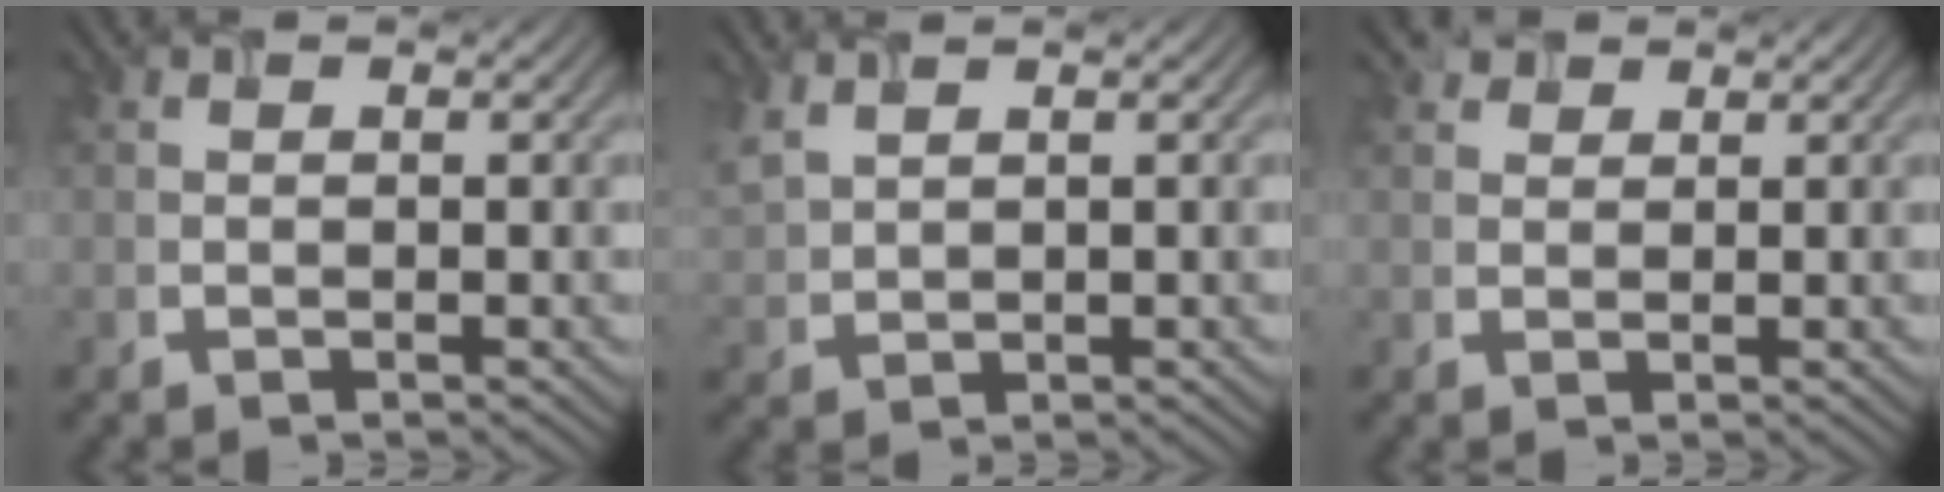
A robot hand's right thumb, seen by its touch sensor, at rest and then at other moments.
{"total": 4.2, "force": [2.7, 2.0, 2.4], "torque": [-0.084, 0.016, 0.072]}
{"total": 2.6, "force": [1.8, 1.5, 1.0], "torque": [-0.023, 0.009, 0.044]}